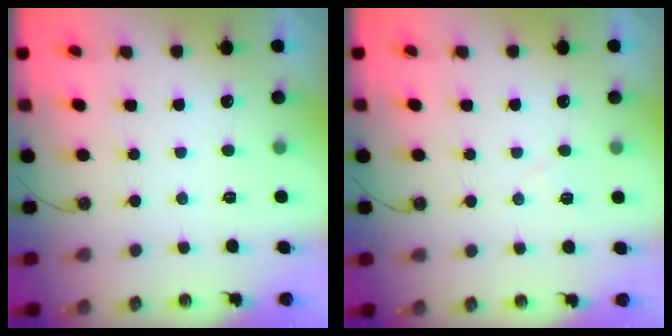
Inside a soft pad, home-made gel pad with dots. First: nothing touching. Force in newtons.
{"total": 7.4, "press": 7.4, "slide": 0.8}